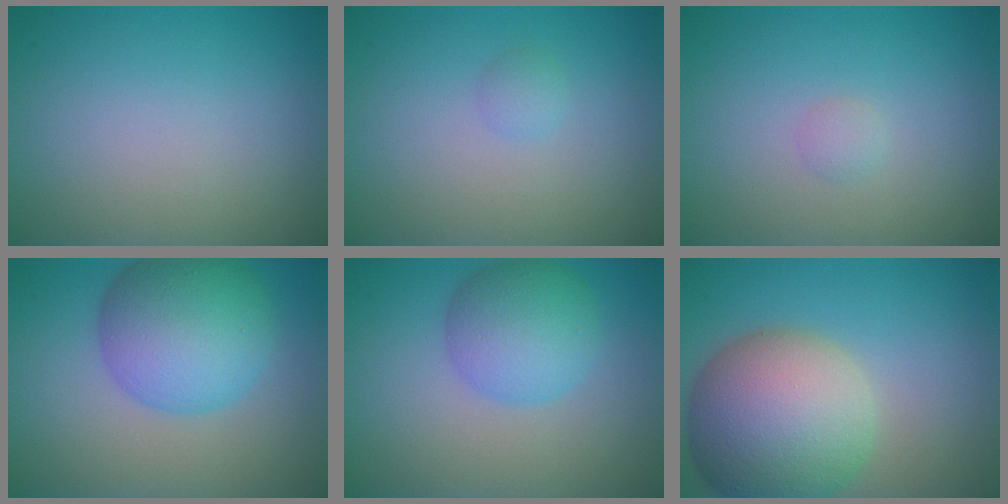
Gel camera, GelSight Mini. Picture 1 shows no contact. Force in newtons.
{"total": 0.8, "press": 0.8, "slide": 0.0}
{"total": 0.7, "press": 0.7, "slide": 0.0}
{"total": 8.7, "press": 8.7, "slide": 0.2}
{"total": 5.2, "press": 5.2, "slide": 0.2}
{"total": 11.7, "press": 11.7, "slide": 0.6}